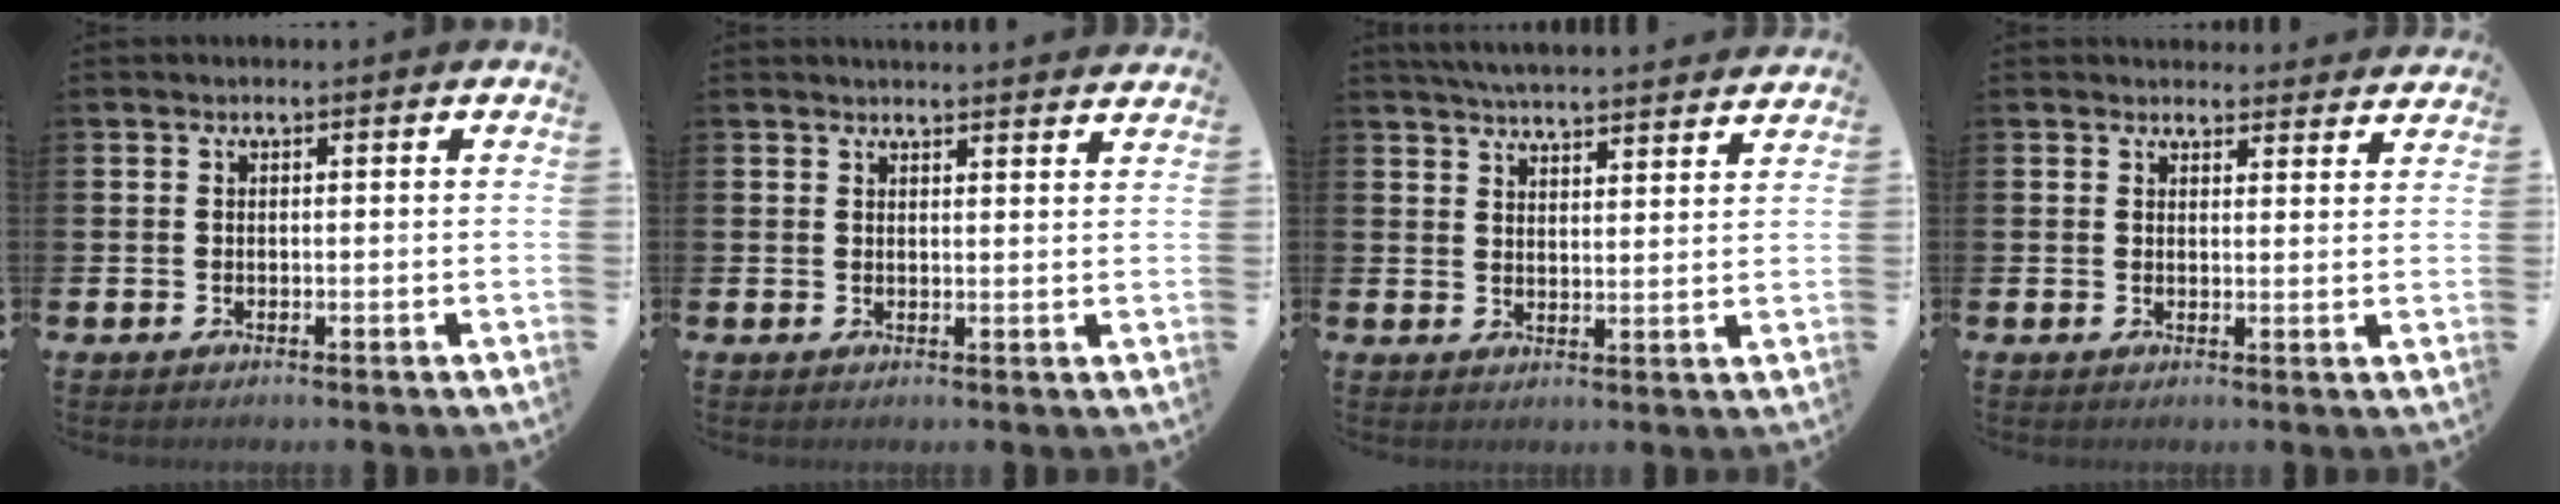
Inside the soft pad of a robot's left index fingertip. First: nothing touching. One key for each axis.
{"total": 2.5, "fx": 2.5, "fy": -0.1, "fz": -0.2, "tx": 0.011, "ty": -0.020, "tz": 0.042}
{"total": 5.4, "fx": 5.4, "fy": 0.2, "fz": 0.6, "tx": -0.021, "ty": -0.035, "tz": 0.096}
{"total": 3.0, "fx": 2.9, "fy": 0.8, "fz": -0.1, "tx": 0.009, "ty": -0.016, "tz": 0.051}